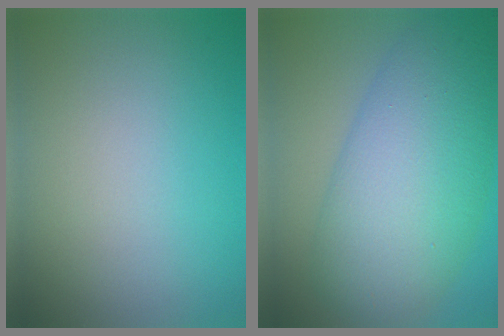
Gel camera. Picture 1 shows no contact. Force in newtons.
{"total": 11.5, "press": 11.5, "slide": 0.1}